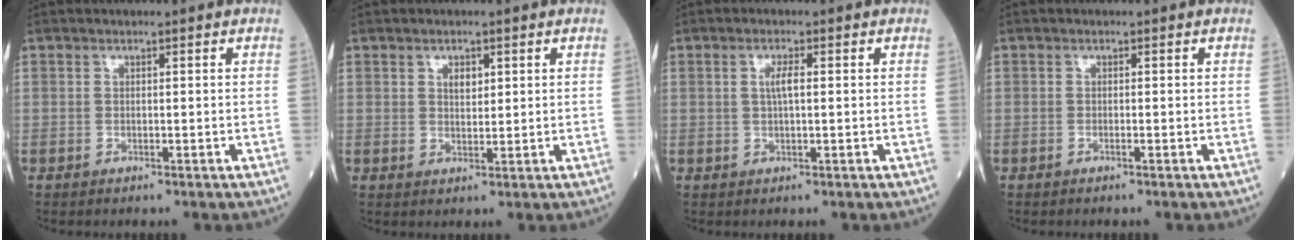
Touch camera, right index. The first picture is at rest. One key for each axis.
{"total": 2.1, "fx": 1.0, "fy": 1.1, "fz": 1.5, "tx": -0.022, "ty": -0.001, "tz": 0.017}
{"total": 2.2, "fx": 0.4, "fy": 0.3, "fz": 2.2, "tx": -0.043, "ty": 0.002, "tz": 0.006}
{"total": 0.0}